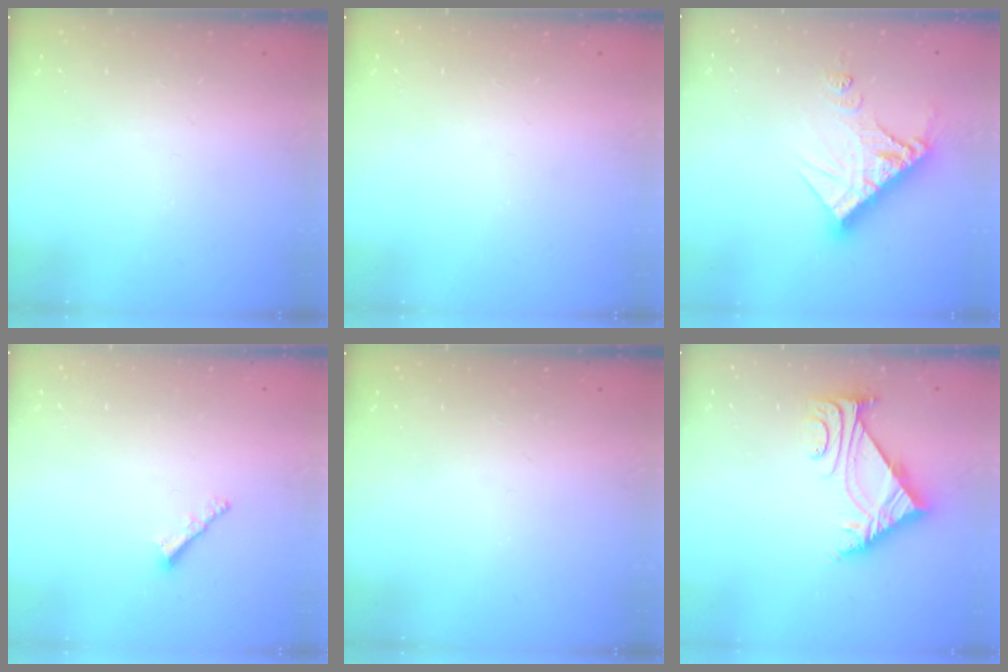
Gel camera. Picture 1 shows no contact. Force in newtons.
{"total": 0.0}
{"total": 13.7, "press": 13.6, "slide": 1.6}
{"total": 1.9, "press": 1.8, "slide": 0.5}
{"total": 0.0}
{"total": 7.2, "press": 7.2, "slide": 1.1}